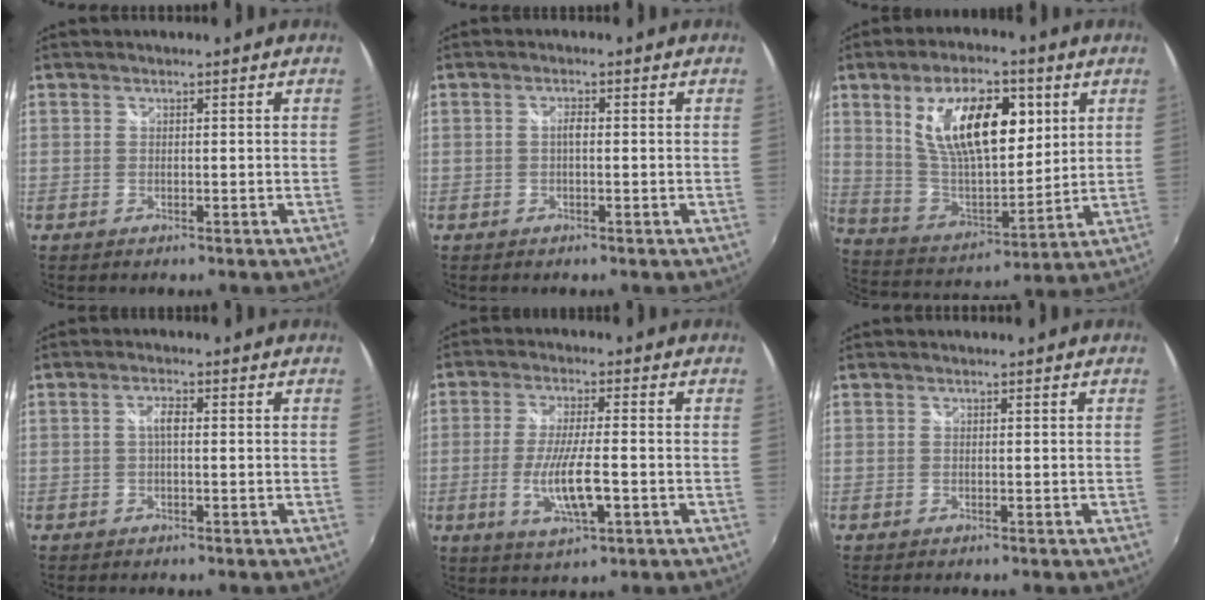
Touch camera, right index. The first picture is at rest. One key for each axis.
{"total": 1.3, "fx": -0.1, "fy": 0.5, "fz": 1.2, "tx": -0.022, "ty": 0.005, "tz": -0.005}
{"total": 18.9, "fx": 6.9, "fy": 8.6, "fz": 15.3, "tx": -0.267, "ty": 0.004, "tz": 0.134}
{"total": 2.0, "fx": 0.0, "fy": 0.7, "fz": 1.9, "tx": -0.037, "ty": 0.006, "tz": -0.002}
{"total": 9.3, "fx": -2.5, "fy": 1.9, "fz": 8.8, "tx": -0.172, "ty": -0.015, "tz": -0.043}
{"total": 0.0}